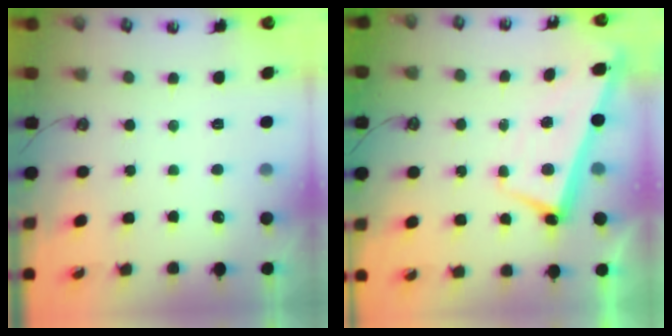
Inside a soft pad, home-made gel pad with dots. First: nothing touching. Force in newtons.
{"total": 2.6, "press": 2.5, "slide": 0.3}